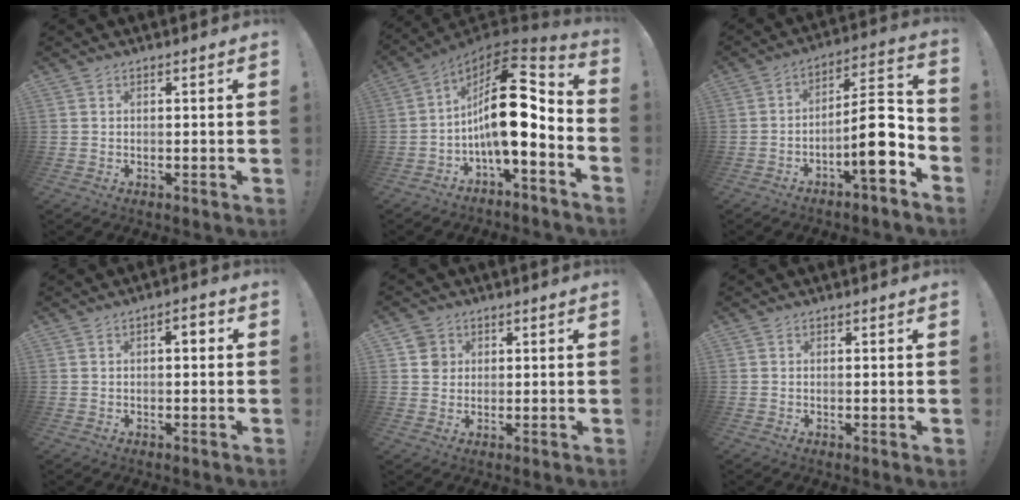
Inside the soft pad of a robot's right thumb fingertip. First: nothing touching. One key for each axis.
{"total": 19.1, "fx": 0.1, "fy": 7.5, "fz": 17.6, "tx": -0.303, "ty": 0.000, "tz": 0.003}
{"total": 13.5, "fx": -5.1, "fy": 3.6, "fz": 11.9, "tx": -0.173, "ty": 0.027, "tz": -0.086}
{"total": 2.7, "fx": -0.2, "fy": 1.3, "fz": 2.4, "tx": -0.032, "ty": 0.006, "tz": -0.010}
{"total": 4.1, "fx": 1.3, "fy": 3.8, "fz": 1.1, "tx": -0.014, "ty": 0.004, "tz": 0.024}
{"total": 0.7, "fx": 0.0, "fy": -0.2, "fz": 0.7, "tx": -0.011, "ty": 0.000, "tz": -0.002}